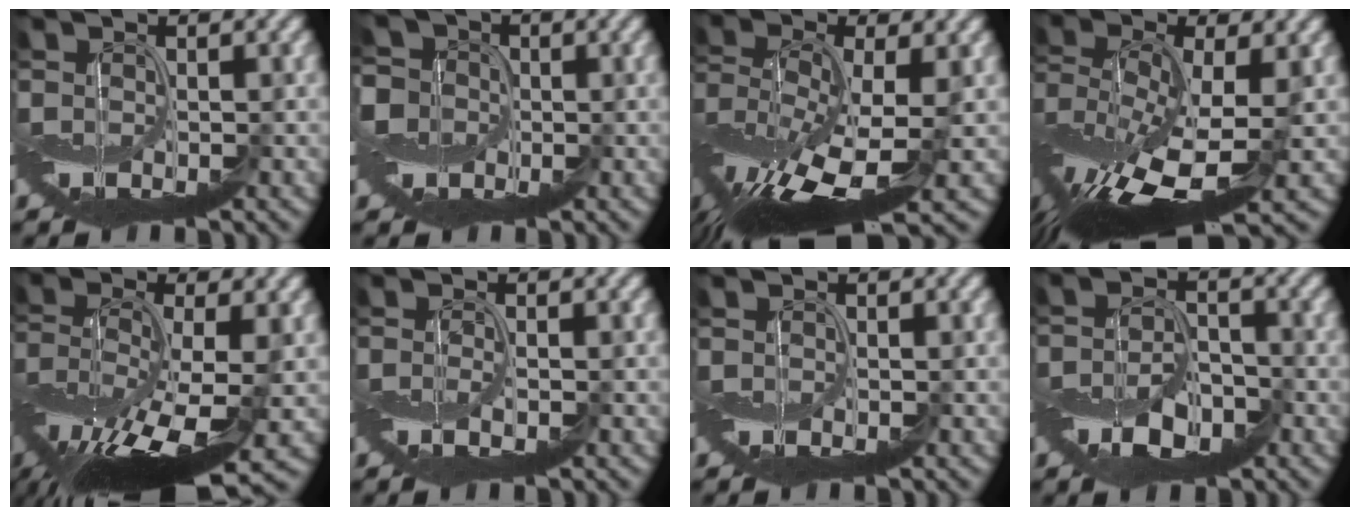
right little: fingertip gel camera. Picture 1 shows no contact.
{"total": 8.6, "force": [-0.4, 7.7, 3.9], "torque": [-0.087, 0.029, -0.067]}
{"total": 11.9, "force": [-4.2, 4.1, 10.3], "torque": [-0.229, -0.003, -0.073]}
{"total": 11.9, "force": [-3.9, 4.7, 10.3], "torque": [-0.221, -0.008, -0.069]}
{"total": 11.4, "force": [-4.9, 3.4, 9.7], "torque": [-0.200, -0.010, -0.084]}
{"total": 1.1, "force": [-0.6, 0.0, 0.9], "torque": [-0.022, -0.001, -0.016]}
{"total": 0.0}
{"total": 4.3, "force": [-2.3, 2.2, 2.8], "torque": [-0.054, -0.001, -0.045]}